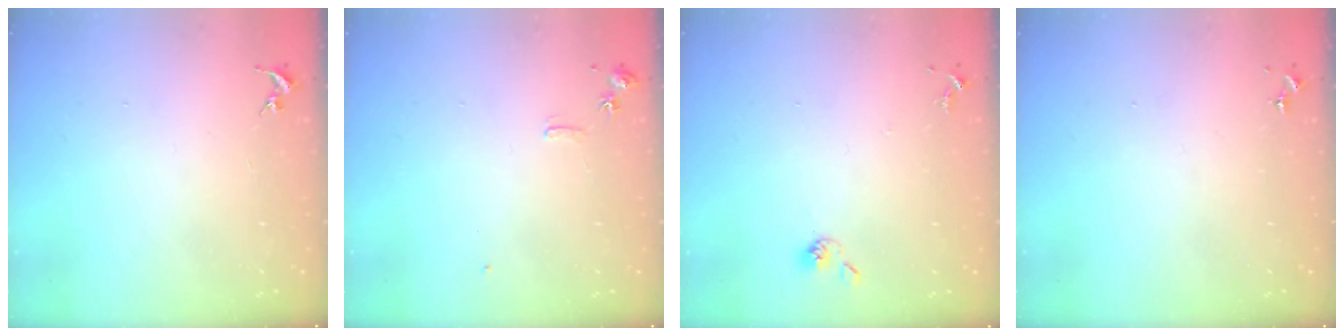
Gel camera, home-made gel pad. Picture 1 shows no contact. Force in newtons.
{"total": 6.2, "press": 6.2, "slide": 0.8}
{"total": 5.5, "press": 5.4, "slide": 0.9}
{"total": 0.0}